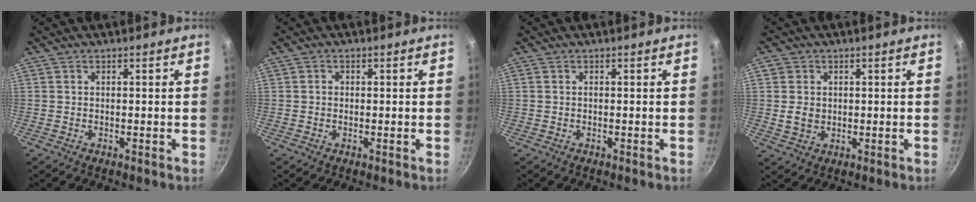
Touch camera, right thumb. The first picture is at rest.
{"total": 1.0, "force": [0.0, 1.0, 0.3], "torque": [-0.002, 0.002, -0.002]}
{"total": 0.0}
{"total": 4.2, "force": [0.3, 3.7, 2.0], "torque": [-0.027, -0.003, 0.005]}